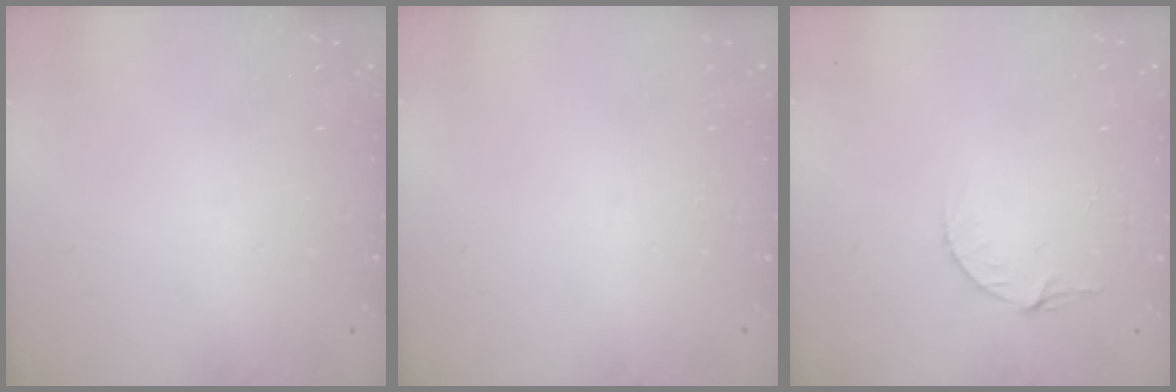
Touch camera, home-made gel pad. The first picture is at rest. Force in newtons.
{"total": 0.0}
{"total": 3.4, "press": 3.4, "slide": 0.4}